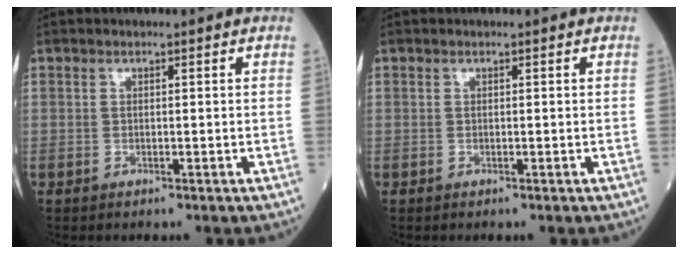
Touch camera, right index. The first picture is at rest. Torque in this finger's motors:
{"motor_torque": [0.00, 0.00, 0.00, 0.00]}